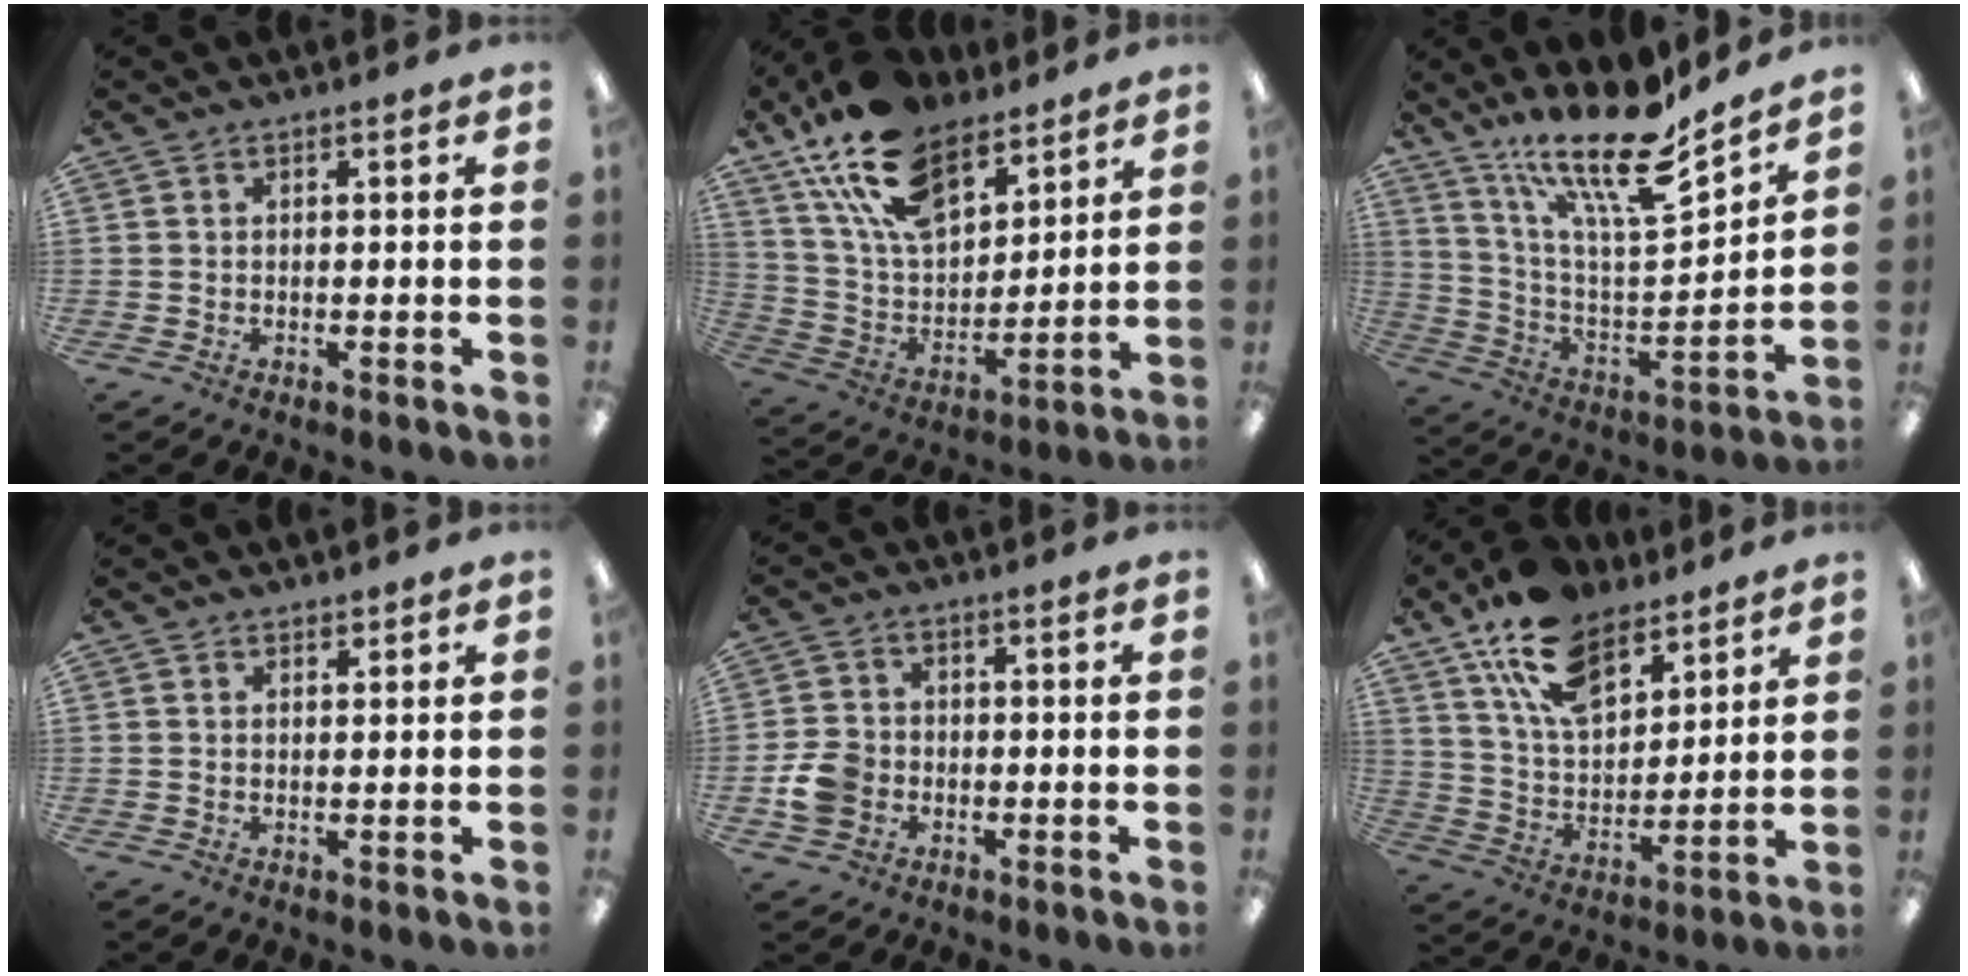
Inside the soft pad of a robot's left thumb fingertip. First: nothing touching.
{"total": 19.8, "force": [13.7, 9.8, 10.4], "torque": [-0.207, -0.063, 0.254]}
{"total": 20.9, "force": [15.8, 5.3, 12.6], "torque": [-0.221, -0.113, 0.268]}
{"total": 1.2, "force": [1.2, 0.4, 0.1], "torque": [0.006, -0.004, 0.021]}
{"total": 6.3, "force": [-1.8, 5.3, 2.9], "torque": [-0.054, 0.010, -0.032]}
{"total": 16.8, "force": [11.4, 8.8, 8.7], "torque": [-0.168, -0.046, 0.212]}